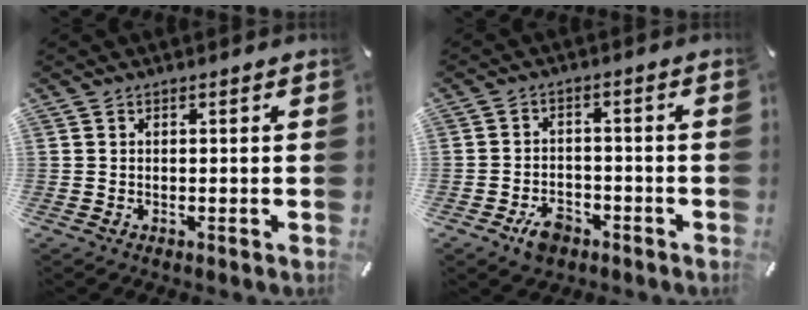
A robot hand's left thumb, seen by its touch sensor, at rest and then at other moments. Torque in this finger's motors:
{"motor_torque": [0.20, 0.36, 0.05, 0.08, 0.01]}